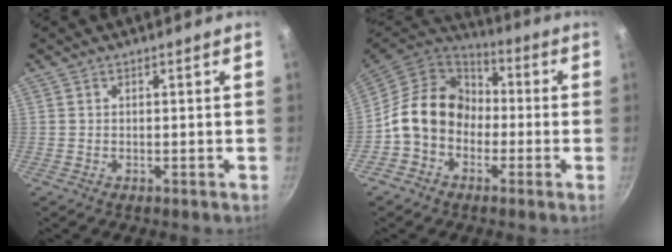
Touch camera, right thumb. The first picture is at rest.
{"total": 14.4, "force": [-1.7, 11.9, 8.0], "torque": [-0.099, 0.046, -0.050]}